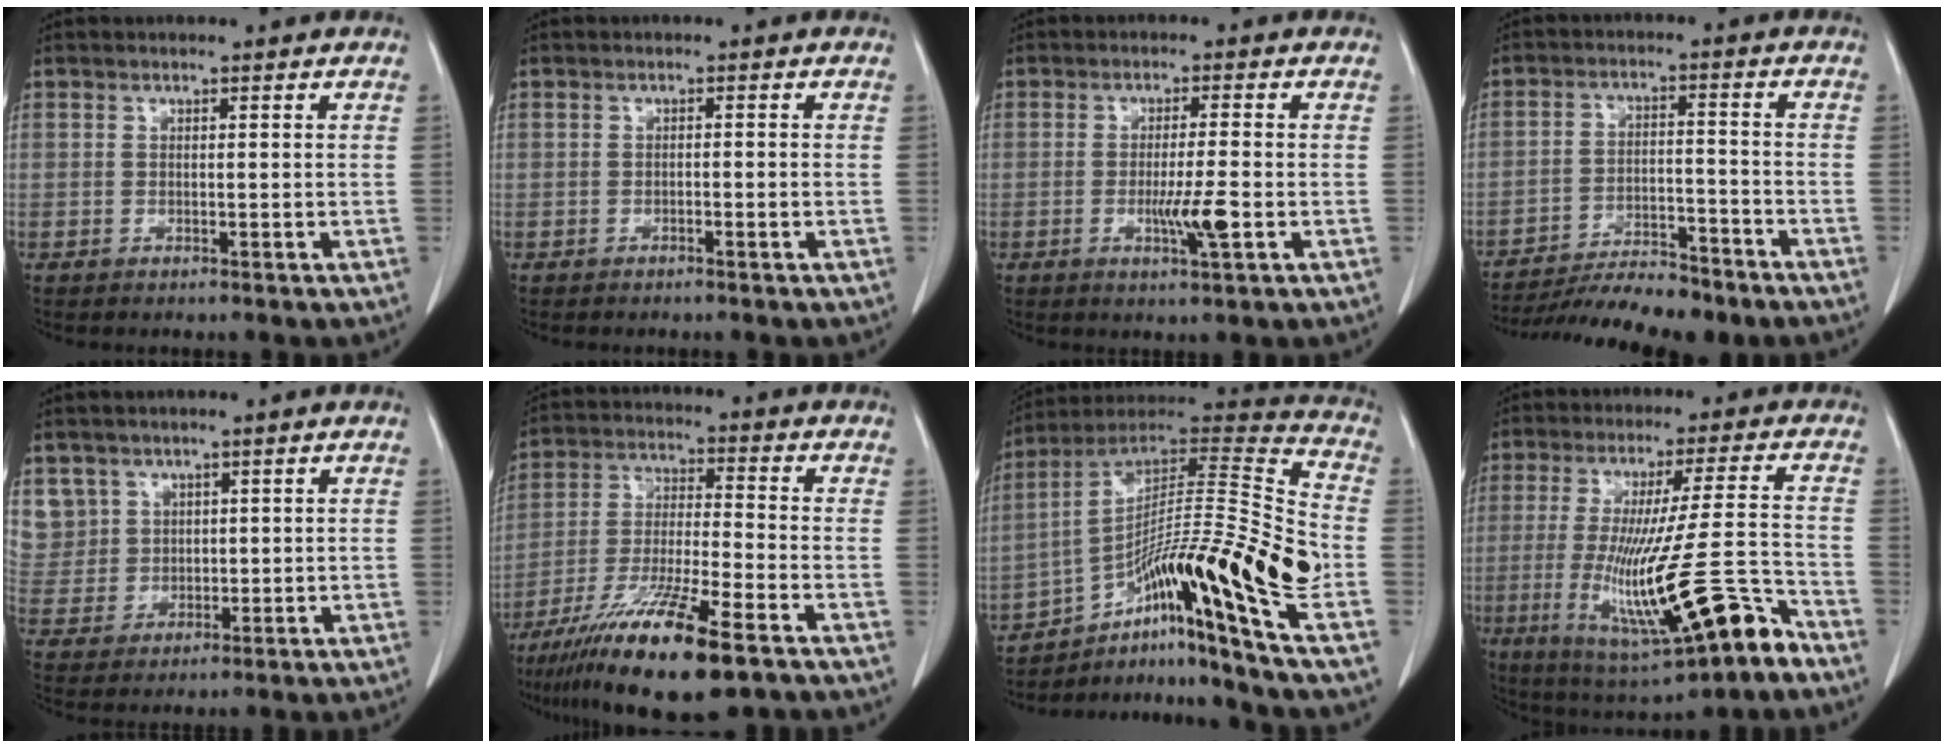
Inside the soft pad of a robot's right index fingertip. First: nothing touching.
{"total": 0.8, "force": [-0.4, 0.0, 0.7], "torque": [-0.010, 0.004, -0.003]}
{"total": 5.3, "force": [-1.4, 0.0, 5.1], "torque": [-0.089, -0.009, -0.023]}
{"total": 12.8, "force": [-11.4, 2.1, 5.3], "torque": [-0.078, 0.000, -0.181]}
{"total": 7.3, "force": [3.9, 6.1, -0.1], "torque": [0.003, 0.010, 0.090]}
{"total": 16.0, "force": [-10.0, 1.7, 12.4], "torque": [-0.233, -0.041, -0.181]}
{"total": 21.9, "force": [-9.4, -0.9, 19.8], "torque": [-0.316, 0.014, -0.156]}
{"total": 18.9, "force": [-7.6, 1.2, 17.3], "torque": [-0.306, -0.028, -0.115]}